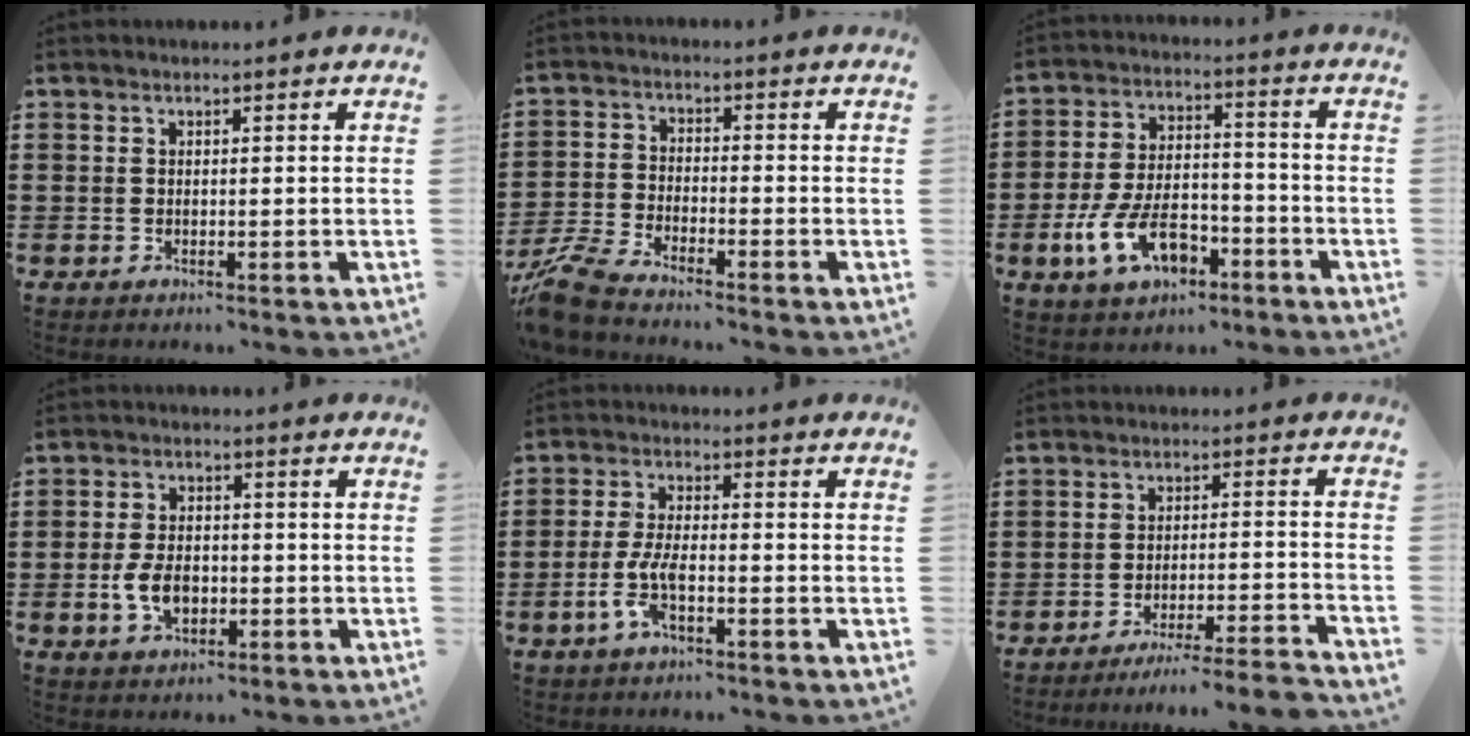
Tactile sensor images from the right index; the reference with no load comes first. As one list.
[{"total": 5.8, "force": [-5.4, 0.1, 2.1], "torque": [-0.063, -0.012, -0.110]}, {"total": 10.0, "force": [-4.8, 5.1, 7.1], "torque": [-0.155, 0.004, -0.088]}, {"total": 4.3, "force": [-1.1, 2.5, 3.4], "torque": [-0.076, -0.003, -0.021]}, {"total": 5.7, "force": [-2.1, 2.0, 4.9], "torque": [-0.117, -0.006, -0.046]}, {"total": 4.5, "force": [-4.2, -0.8, 1.5], "torque": [-0.024, -0.012, -0.084]}]